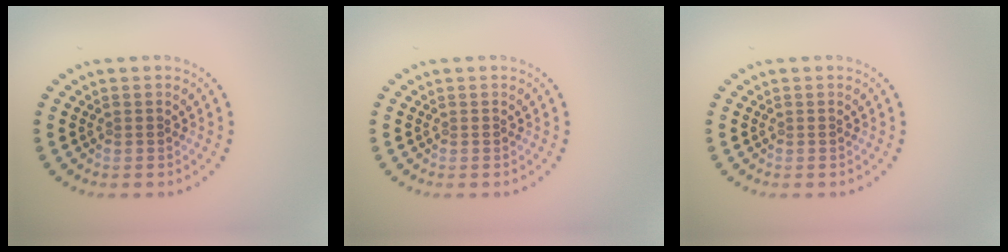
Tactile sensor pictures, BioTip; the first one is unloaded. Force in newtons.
{"total": 0.0}
{"total": 0.0}